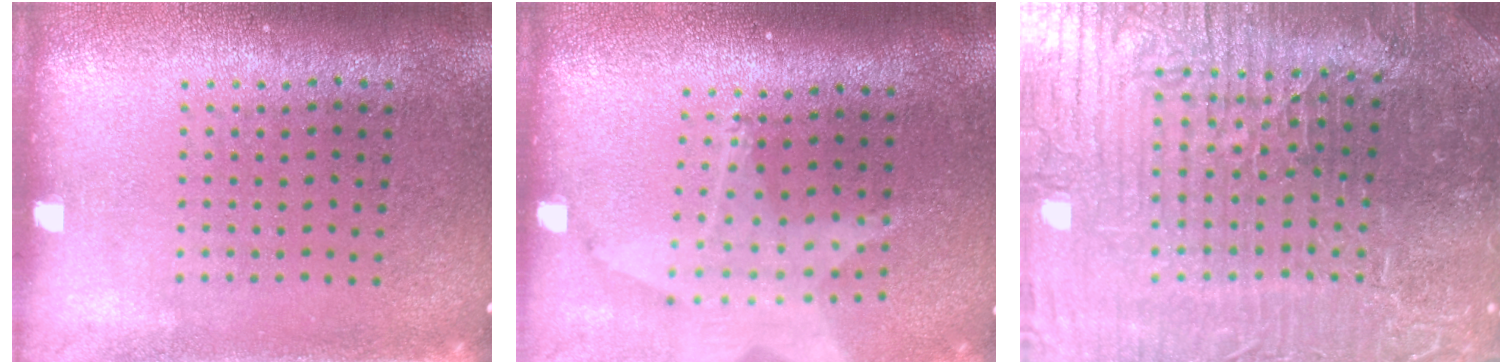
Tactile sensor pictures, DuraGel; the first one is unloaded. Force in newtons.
{"total": 1.9, "press": 1.5, "slide": 1.2}
{"total": 6.3, "press": 5.9, "slide": 2.3}